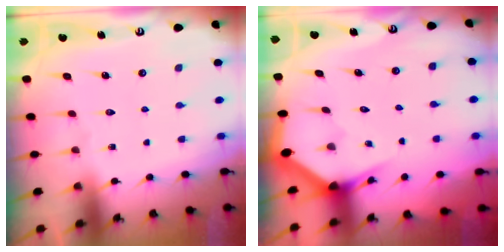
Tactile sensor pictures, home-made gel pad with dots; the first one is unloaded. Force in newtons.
{"total": 2.8, "press": 2.8, "slide": 0.0}